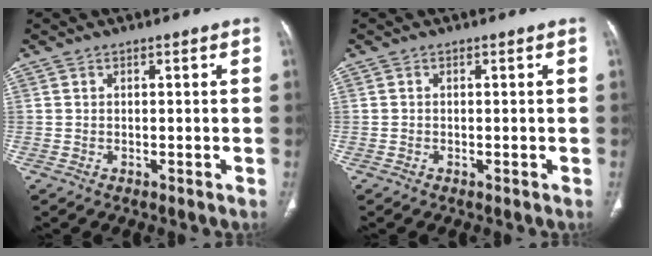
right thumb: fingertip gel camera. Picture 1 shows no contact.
{"total": 0.0}